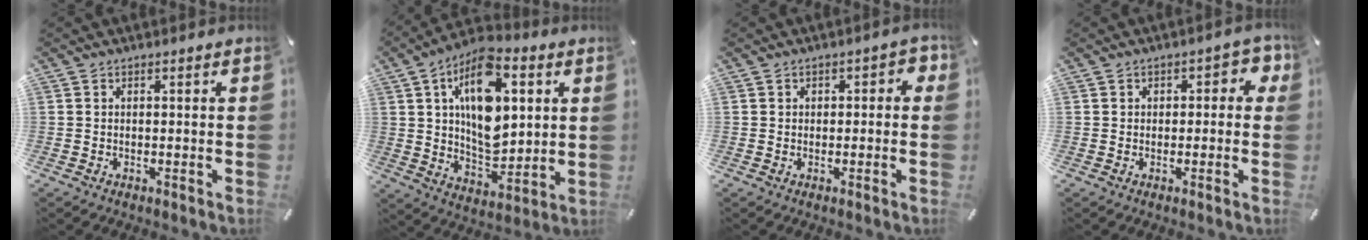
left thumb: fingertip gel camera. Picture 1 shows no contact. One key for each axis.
{"total": 18.2, "fx": 5.3, "fy": 10.6, "fz": 13.8, "tx": -0.241, "ty": -0.014, "tz": 0.091}
{"total": 2.0, "fx": -0.5, "fy": 1.5, "fz": 1.2, "tx": -0.014, "ty": 0.007, "tz": -0.013}
{"total": 3.6, "fx": 0.4, "fy": 2.5, "fz": 2.5, "tx": -0.025, "ty": 0.003, "tz": 0.000}